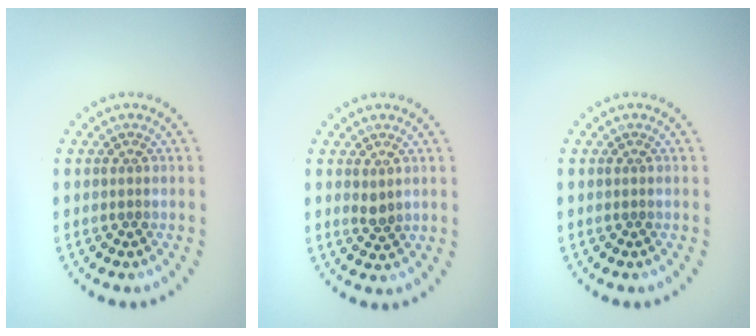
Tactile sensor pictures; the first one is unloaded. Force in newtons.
{"total": 1.1, "press": 1.0, "slide": 0.5}
{"total": 0.0}